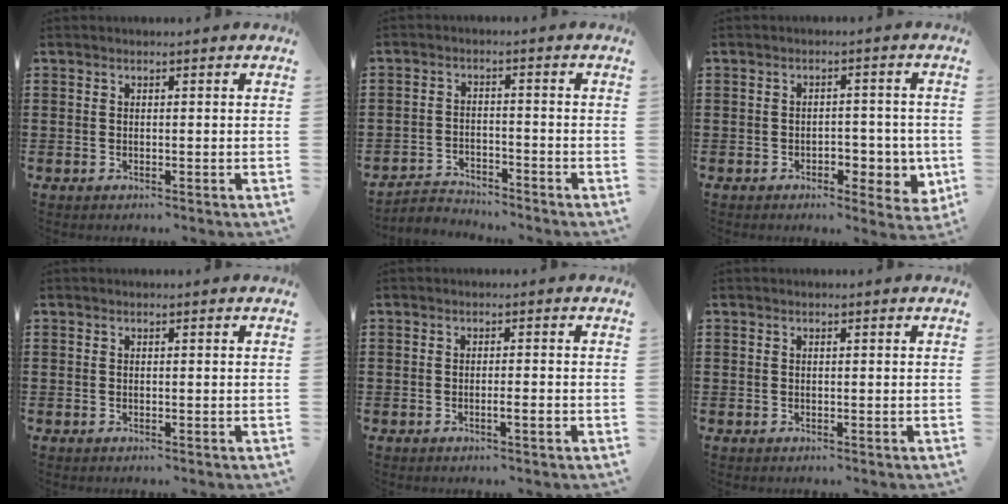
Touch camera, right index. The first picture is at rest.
{"total": 3.0, "force": [-2.9, 0.7, 0.0], "torque": [-0.009, 0.003, -0.064]}
{"total": 4.3, "force": [-1.5, 2.8, 2.9], "torque": [-0.036, 0.002, -0.030]}
{"total": 0.0}
{"total": 1.6, "force": [-0.8, 0.1, 1.4], "torque": [-0.023, -0.001, -0.014]}
{"total": 0.0}